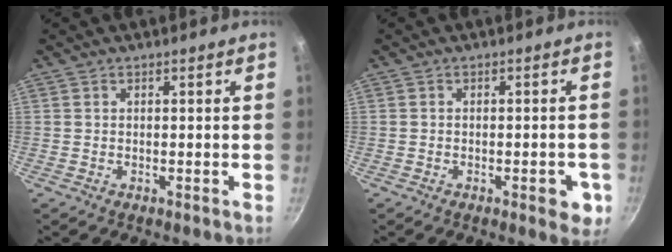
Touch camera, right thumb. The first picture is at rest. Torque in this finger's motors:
{"motor_torque": [0.19, 0.70, -0.17, 0.07, 0.15]}